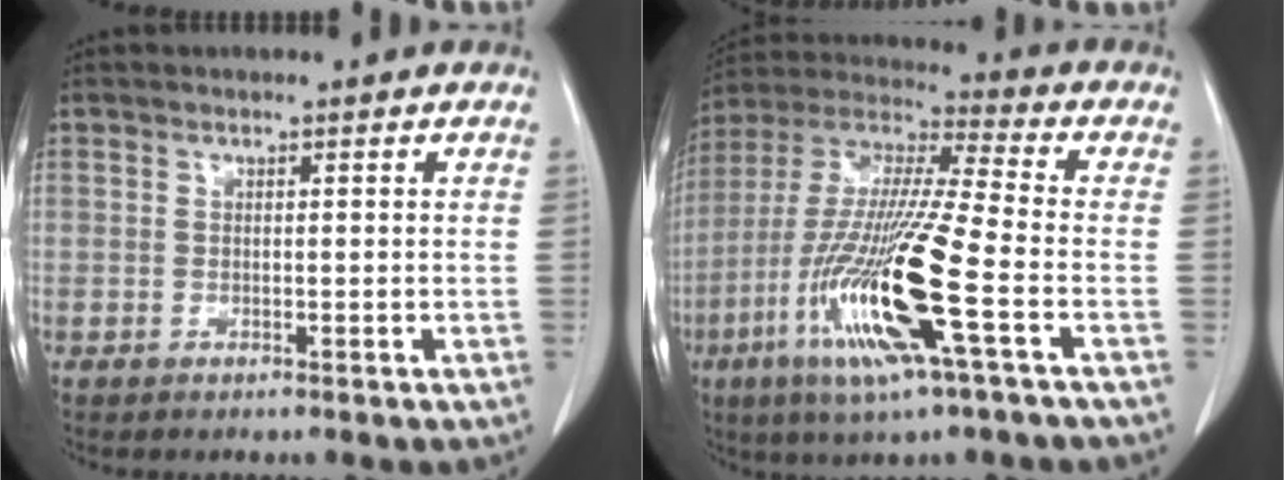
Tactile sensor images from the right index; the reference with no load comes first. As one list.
[{"total": 20.5, "force": [-7.0, 1.5, 19.2], "torque": [-0.421, -0.032, -0.137]}]